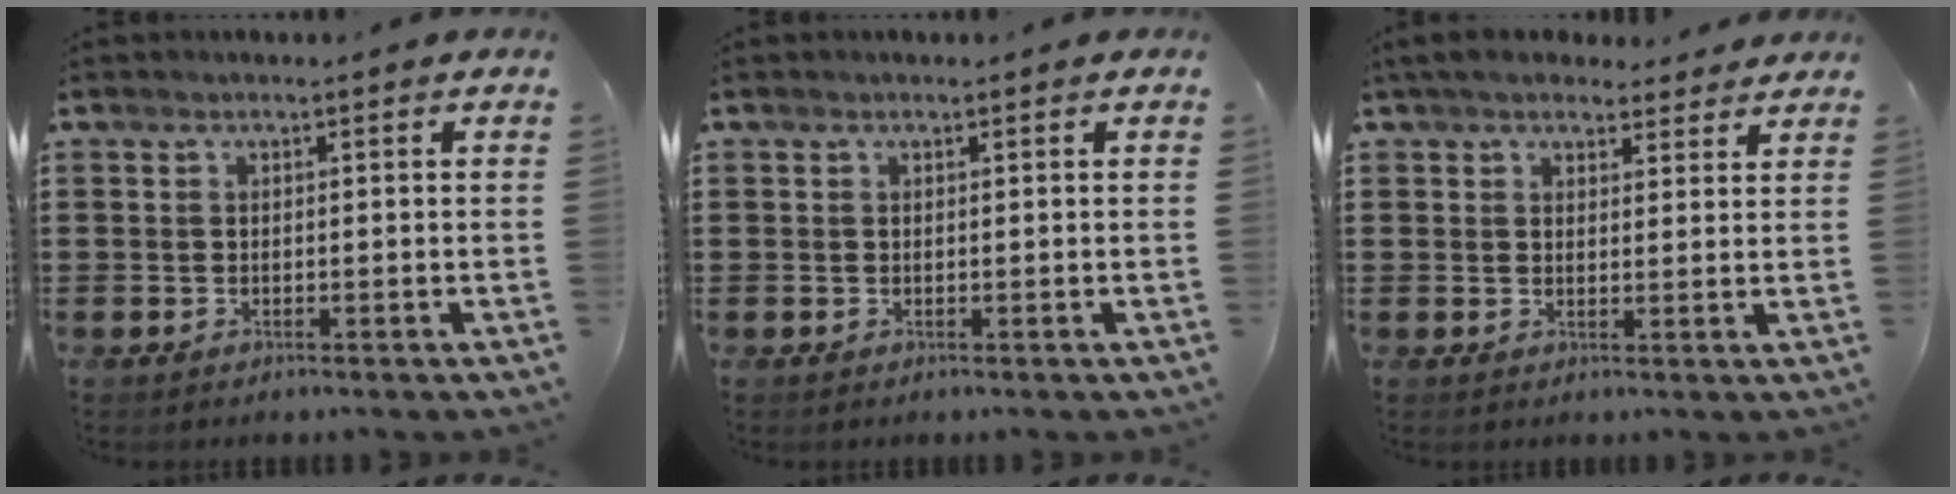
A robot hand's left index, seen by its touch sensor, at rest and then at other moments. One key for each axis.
{"total": 0.0}
{"total": 4.6, "fx": 4.0, "fy": 2.0, "fz": 1.3, "tx": -0.040, "ty": -0.002, "tz": 0.075}